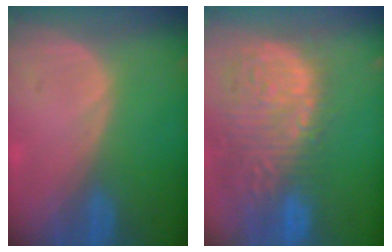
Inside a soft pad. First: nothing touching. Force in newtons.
{"total": 15.3, "press": 12.6, "slide": 8.6}